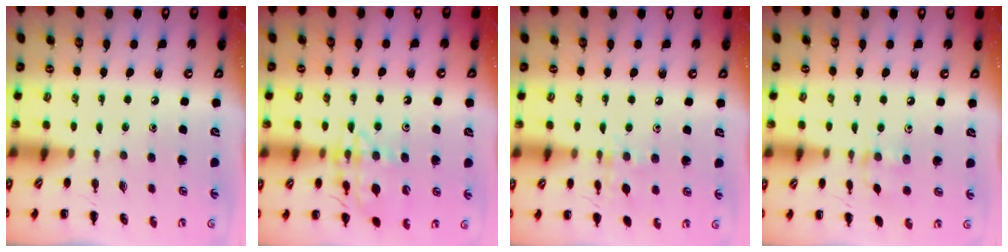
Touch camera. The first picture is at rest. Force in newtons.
{"total": 15.6, "press": 15.5, "slide": 2.2}
{"total": 8.5, "press": 8.4, "slide": 1.3}
{"total": 6.7, "press": 6.6, "slide": 1.5}